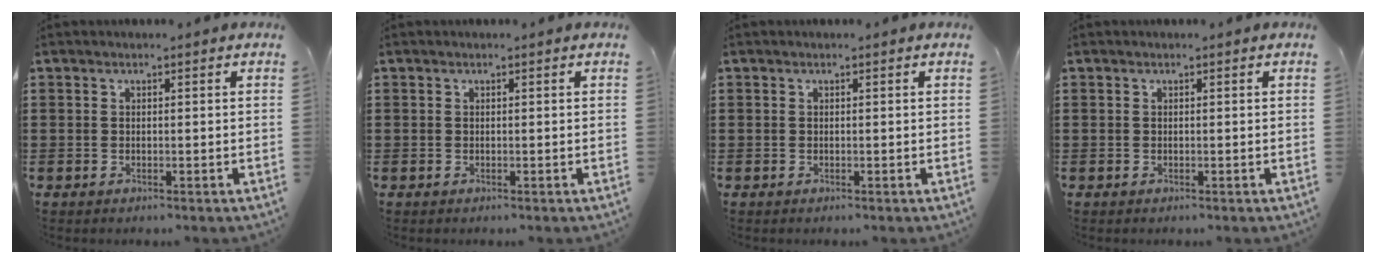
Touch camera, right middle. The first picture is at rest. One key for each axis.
{"total": 0.0}
{"total": 0.0}
{"total": 0.0}